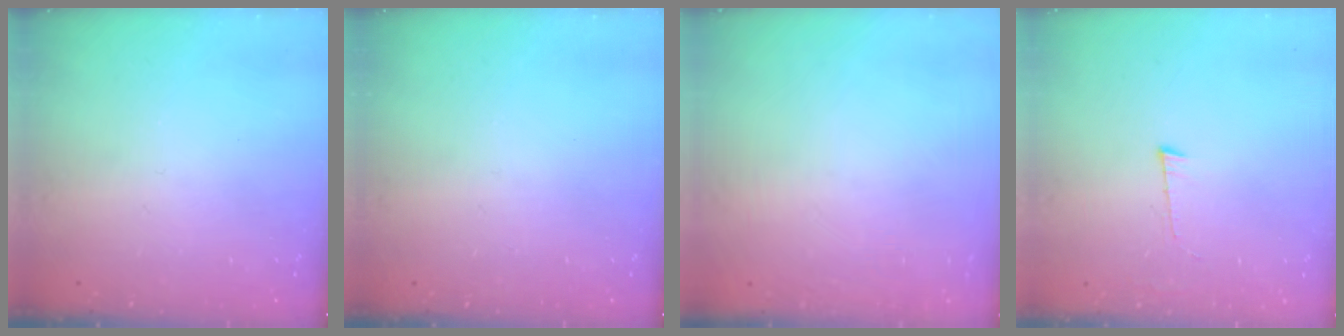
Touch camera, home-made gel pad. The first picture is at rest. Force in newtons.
{"total": 0.0}
{"total": 1.6, "press": 1.6, "slide": 0.1}
{"total": 4.5, "press": 4.0, "slide": 2.0}